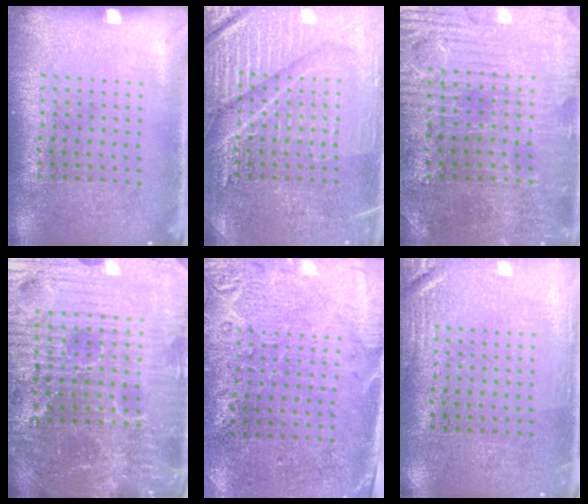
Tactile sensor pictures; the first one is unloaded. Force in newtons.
{"total": 6.4, "press": 6.3, "slide": 0.8}
{"total": 2.2, "press": 2.2, "slide": 0.5}
{"total": 6.0, "press": 5.6, "slide": 2.0}
{"total": 2.8, "press": 2.4, "slide": 1.4}
{"total": 2.3, "press": 2.2, "slide": 0.4}